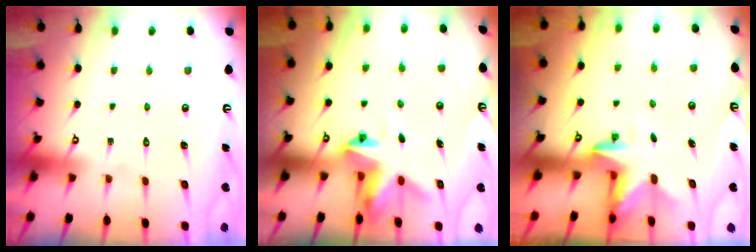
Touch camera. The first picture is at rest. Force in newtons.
{"total": 4.6, "press": 4.6, "slide": 0.2}
{"total": 2.8, "press": 2.8, "slide": 0.2}